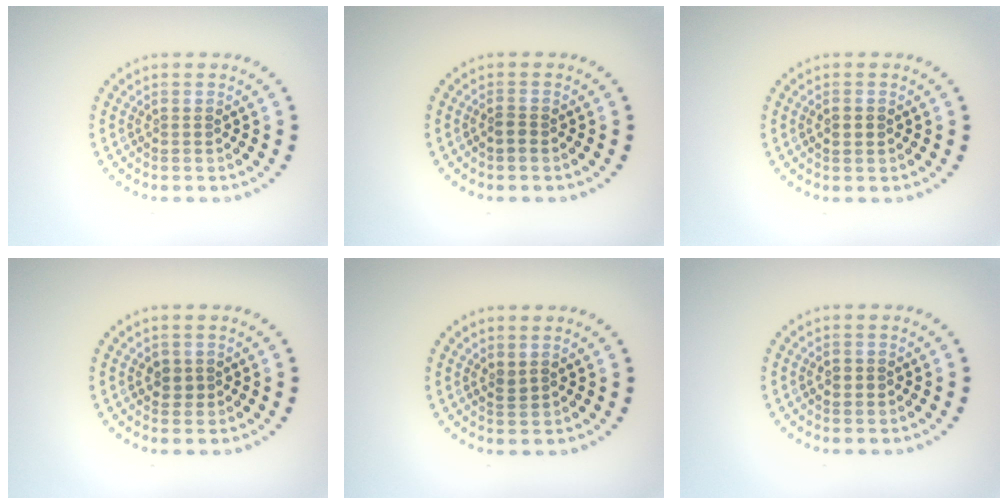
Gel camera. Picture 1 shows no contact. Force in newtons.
{"total": 1.0, "press": 0.8, "slide": 0.5}
{"total": 1.0, "press": 1.0, "slide": 0.2}
{"total": 1.4, "press": 1.3, "slide": 0.5}
{"total": 0.9, "press": 0.7, "slide": 0.6}
{"total": 0.9, "press": 0.8, "slide": 0.3}